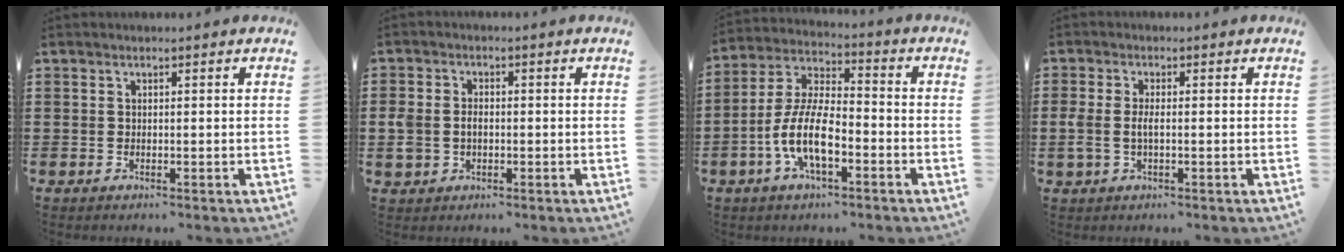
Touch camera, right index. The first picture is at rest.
{"total": 2.7, "force": [-0.4, 2.2, 1.6], "torque": [-0.050, 0.001, -0.015]}
{"total": 10.1, "force": [-3.9, 3.9, 8.5], "torque": [-0.204, -0.007, -0.080]}
{"total": 2.5, "force": [-0.4, 1.0, 2.3], "torque": [-0.058, -0.003, -0.012]}